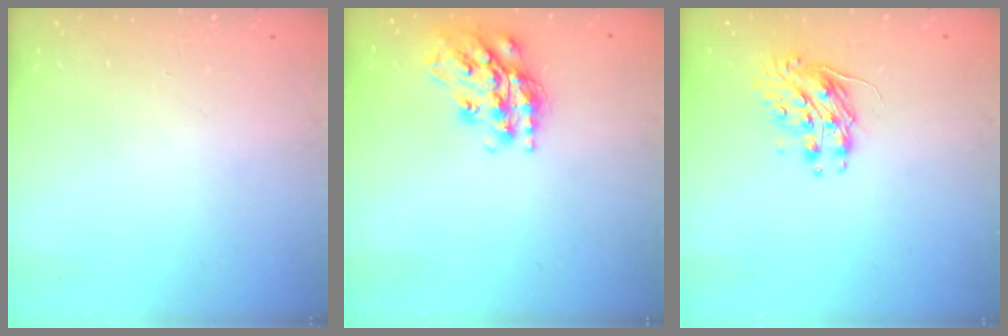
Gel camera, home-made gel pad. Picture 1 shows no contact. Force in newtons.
{"total": 17.8, "press": 17.8, "slide": 1.3}
{"total": 9.0, "press": 9.0, "slide": 0.6}